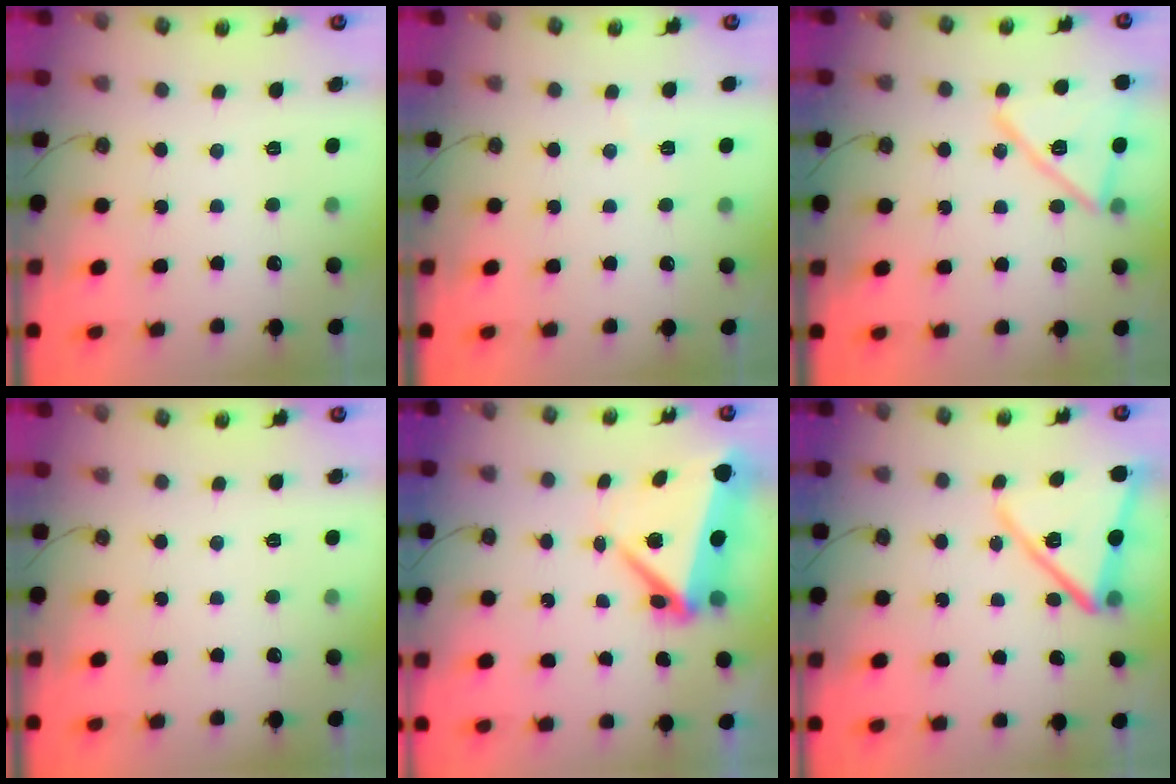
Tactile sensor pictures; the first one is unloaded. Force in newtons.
{"total": 3.1, "press": 3.1, "slide": 0.5}
{"total": 16.5, "press": 16.5, "slide": 1.2}
{"total": 0.0}
{"total": 10.2, "press": 10.1, "slide": 1.0}
{"total": 14.8, "press": 14.6, "slide": 1.8}